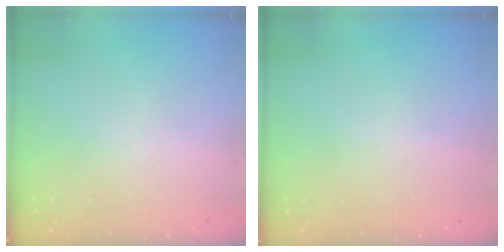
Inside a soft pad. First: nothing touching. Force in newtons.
{"total": 2.2, "press": 2.2, "slide": 0.1}